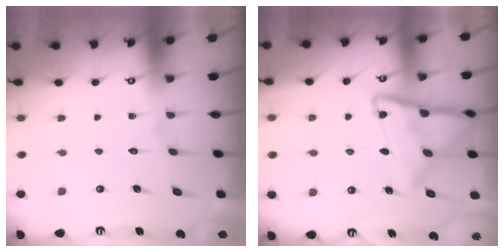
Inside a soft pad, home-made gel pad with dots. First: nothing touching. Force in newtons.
{"total": 15.1, "press": 15.1, "slide": 1.3}